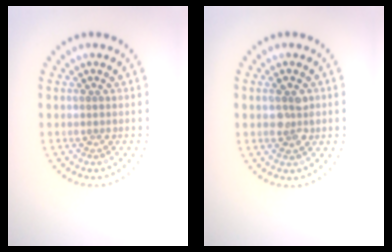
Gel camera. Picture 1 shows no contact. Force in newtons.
{"total": 2.7, "press": 2.7, "slide": 0.3}